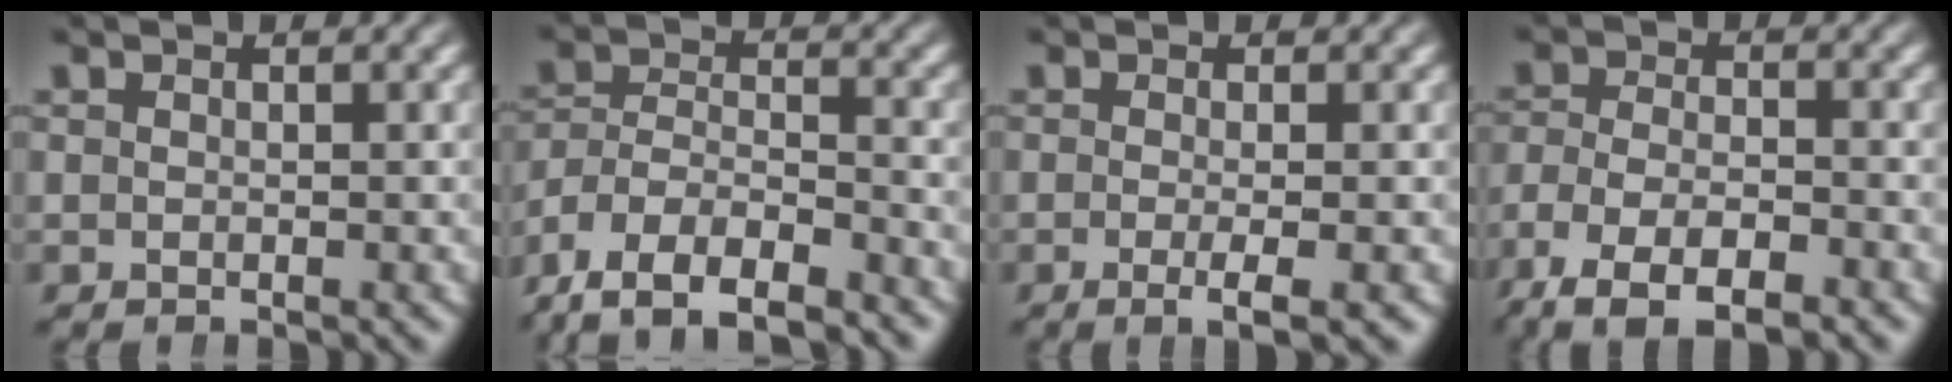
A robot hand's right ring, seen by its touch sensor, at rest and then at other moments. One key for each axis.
{"total": 10.6, "fx": -5.9, "fy": 7.6, "fz": 4.5, "tx": -0.119, "ty": -0.050, "tz": -0.089}
{"total": 3.0, "fx": -1.6, "fy": 0.5, "fz": 2.5, "tx": -0.046, "ty": -0.015, "tz": -0.021}
{"total": 7.2, "fx": -4.3, "fy": 3.8, "fz": 4.4, "tx": -0.094, "ty": -0.032, "tz": -0.053}